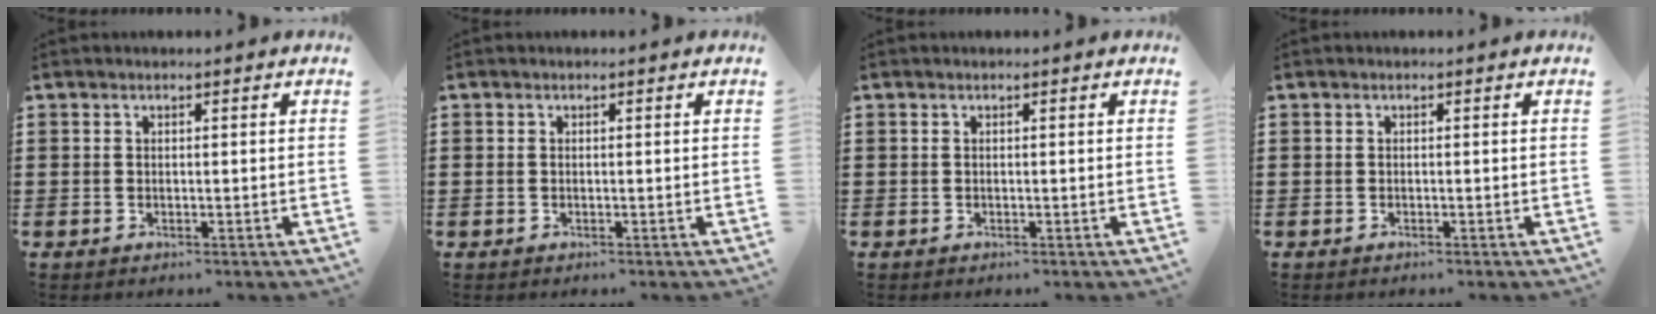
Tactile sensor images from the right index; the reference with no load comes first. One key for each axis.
{"total": 0.0}
{"total": 0.0}
{"total": 0.0}